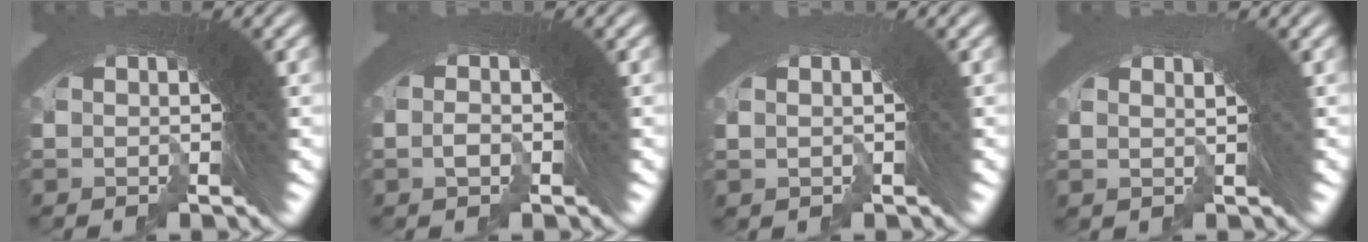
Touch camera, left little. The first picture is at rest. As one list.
[{"total": 1.2, "force": [-0.9, 0.8, 0.0], "torque": [0.015, 0.007, -0.018]}, {"total": 1.2, "force": [-0.9, -0.1, -0.9], "torque": [0.005, -0.001, -0.010]}, {"total": 1.0, "force": [-0.8, -0.1, -0.7], "torque": [-0.004, -0.012, -0.005]}]